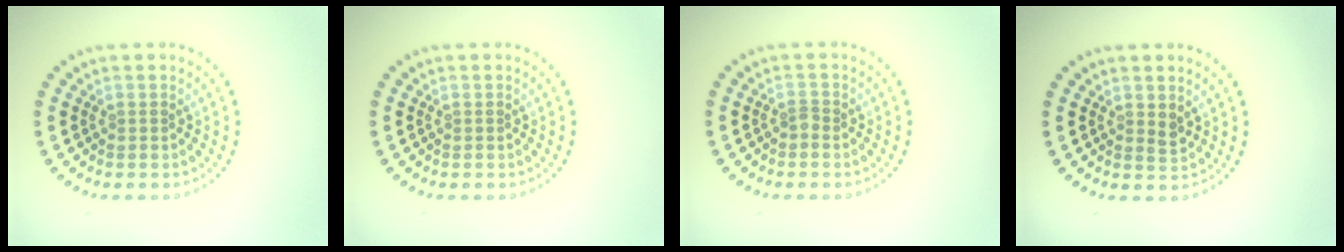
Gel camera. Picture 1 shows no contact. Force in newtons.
{"total": 0.0}
{"total": 0.8, "press": 0.5, "slide": 0.5}
{"total": 1.1, "press": 1.0, "slide": 0.5}